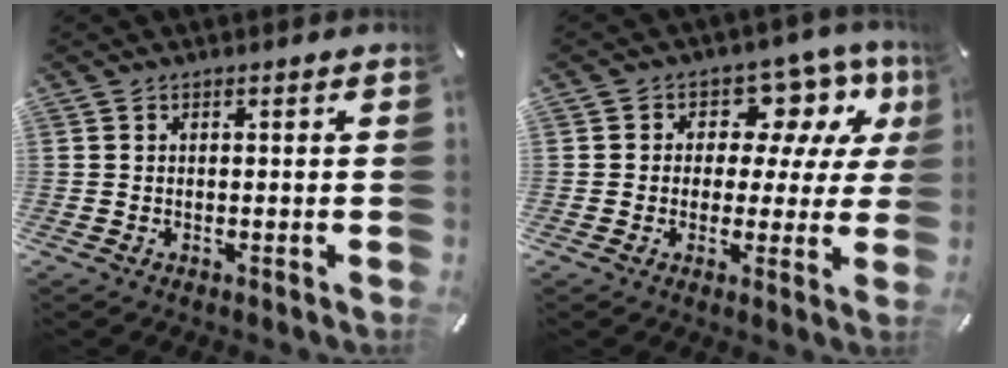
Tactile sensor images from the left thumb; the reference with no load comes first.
{"total": 10.3, "force": [4.5, 7.5, 5.4], "torque": [-0.080, -0.023, 0.082]}